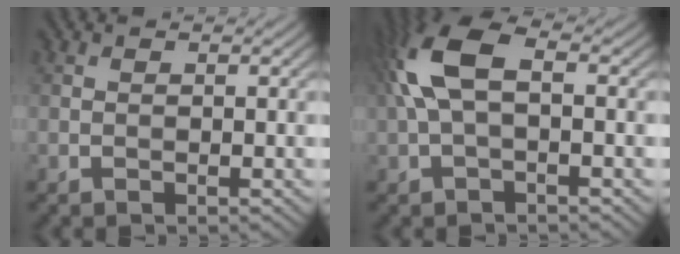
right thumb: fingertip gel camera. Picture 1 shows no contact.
{"total": 8.1, "force": [1.2, 3.8, 7.1], "torque": [-0.170, 0.022, 0.013]}